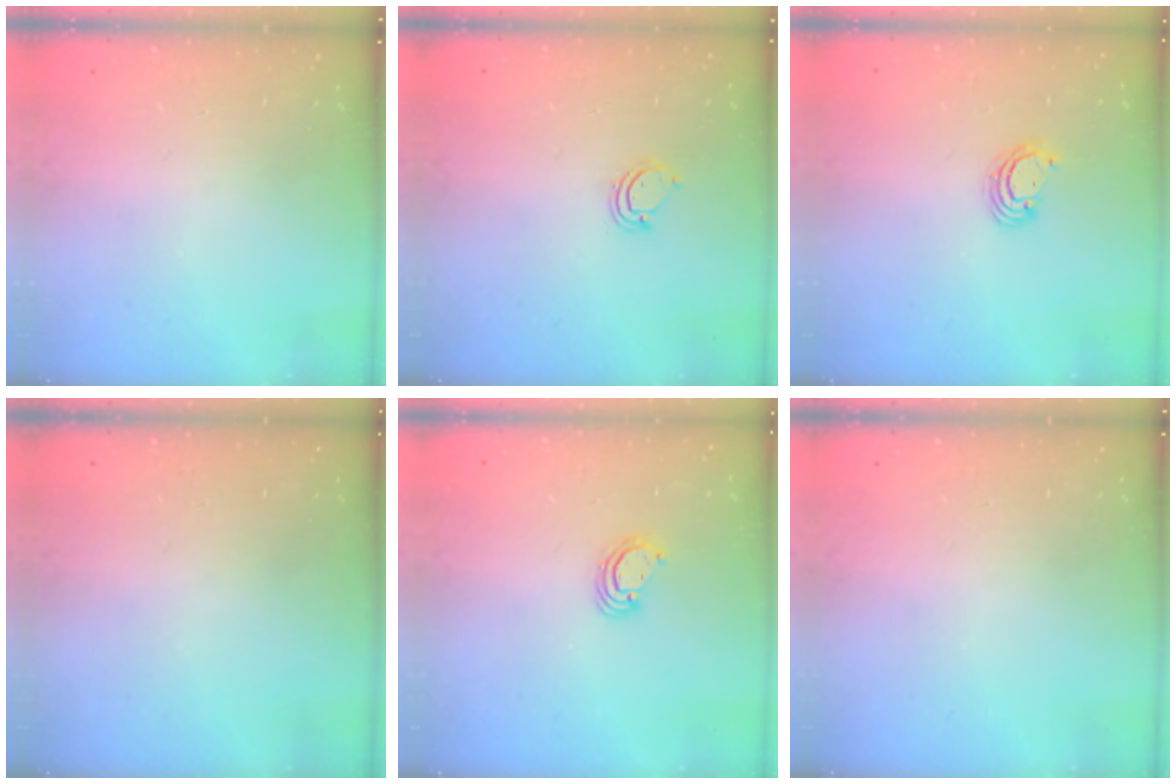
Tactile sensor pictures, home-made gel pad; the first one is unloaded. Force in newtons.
{"total": 3.9, "press": 3.9, "slide": 0.4}
{"total": 3.3, "press": 3.3, "slide": 0.4}
{"total": 0.0}
{"total": 3.7, "press": 3.7, "slide": 0.3}
{"total": 0.0}